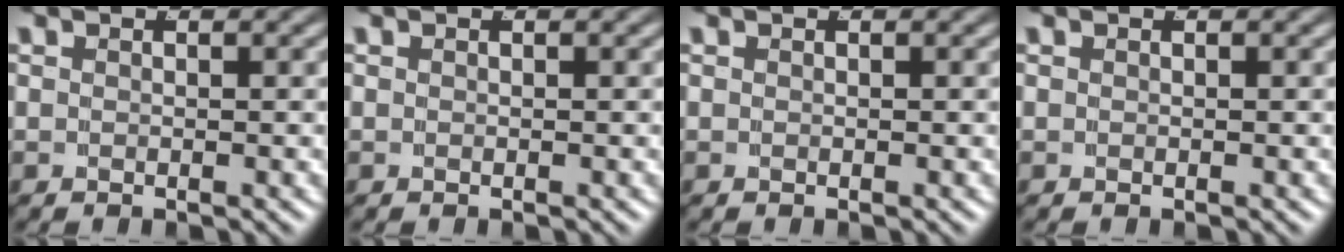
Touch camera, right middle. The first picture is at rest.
{"total": 0.0}
{"total": 0.0}
{"total": 0.0}